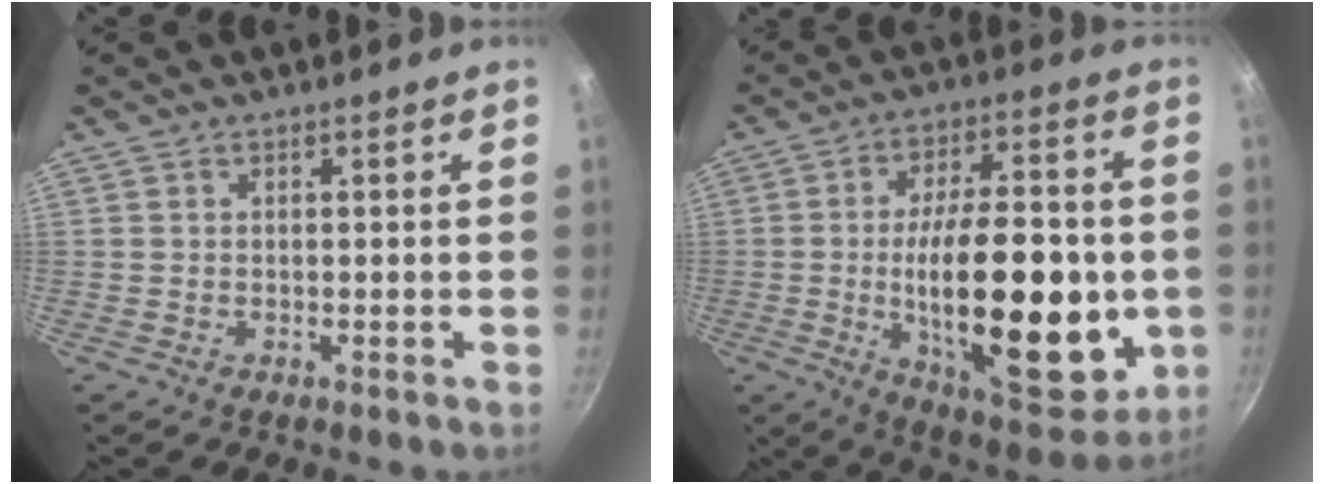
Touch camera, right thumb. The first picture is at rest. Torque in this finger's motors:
{"motor_torque": [2.22, 2.78, 2.56, -0.19, 0.70]}